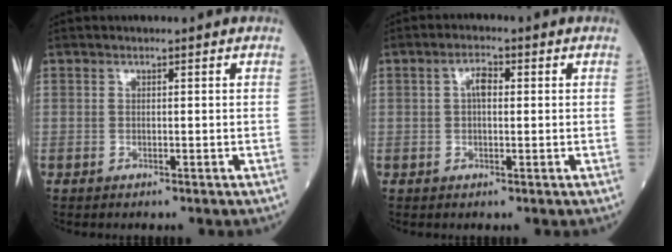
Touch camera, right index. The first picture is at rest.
{"total": 2.7, "force": [0.4, 1.2, 2.4], "torque": [-0.045, 0.011, 0.006]}